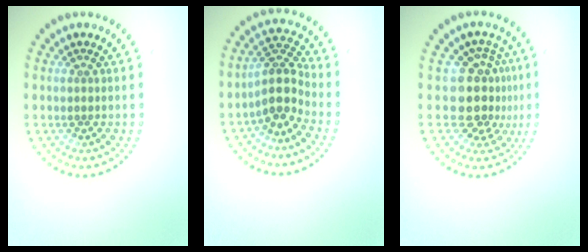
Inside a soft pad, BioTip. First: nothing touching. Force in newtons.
{"total": 3.5, "press": 2.7, "slide": 2.2}
{"total": 4.2, "press": 3.4, "slide": 2.5}